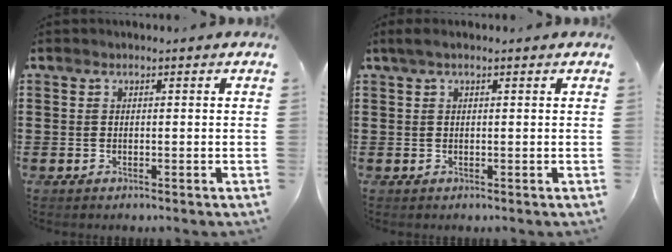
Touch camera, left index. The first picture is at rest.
{"total": 1.1, "force": [0.4, 0.2, 1.1], "torque": [-0.020, 0.000, 0.008]}